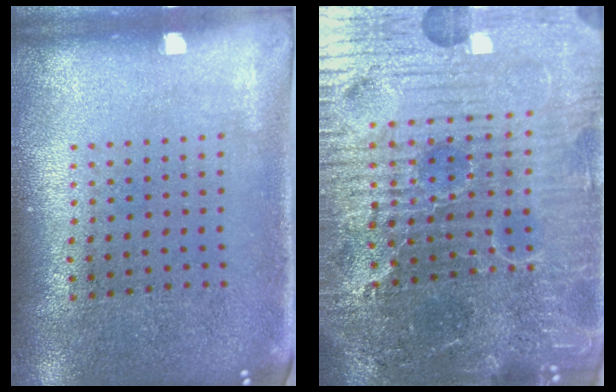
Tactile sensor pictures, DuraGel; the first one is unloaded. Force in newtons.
{"total": 7.2, "press": 6.5, "slide": 3.3}